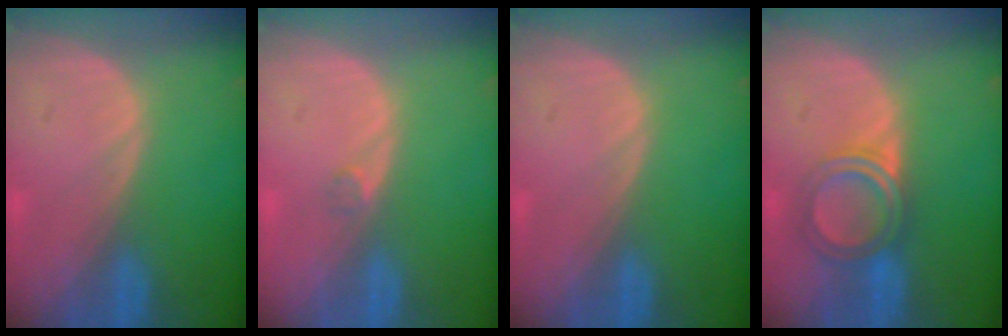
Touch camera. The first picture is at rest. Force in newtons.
{"total": 0.9, "press": 0.8, "slide": 0.5}
{"total": 0.0}
{"total": 5.0, "press": 5.0, "slide": 0.4}